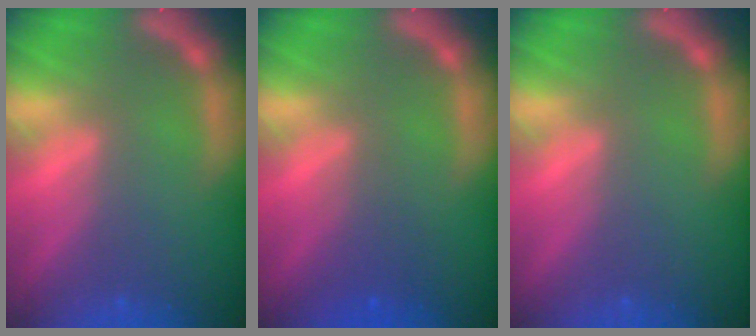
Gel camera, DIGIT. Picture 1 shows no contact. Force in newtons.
{"total": 1.9}
{"total": 0.0}